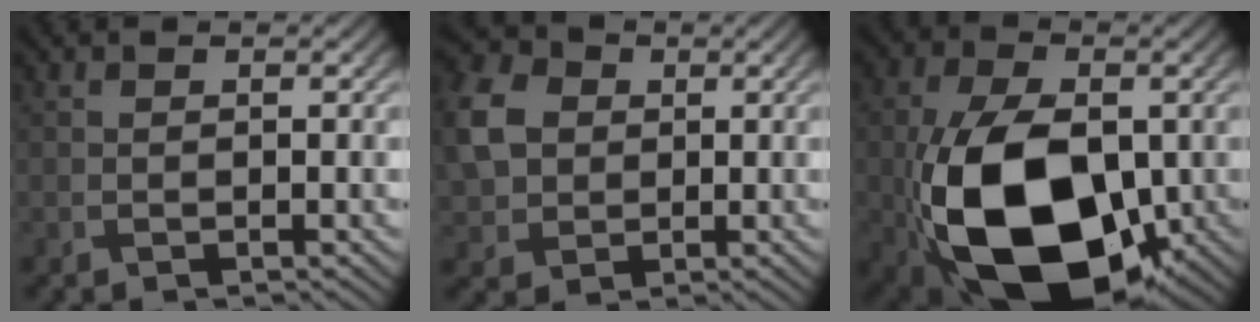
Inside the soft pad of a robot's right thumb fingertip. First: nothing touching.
{"total": 7.9, "force": [1.2, 6.5, 4.3], "torque": [-0.133, 0.011, 0.018]}
{"total": 17.9, "force": [-4.3, 10.7, 13.6], "torque": [-0.276, -0.035, -0.063]}